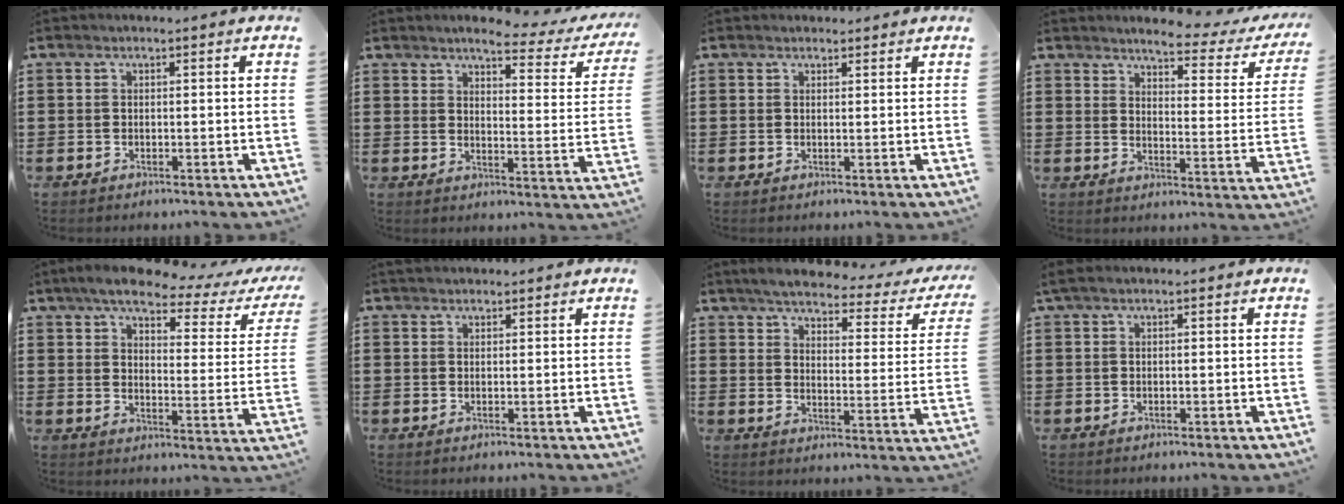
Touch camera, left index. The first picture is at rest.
{"total": 4.2, "force": [3.6, 0.2, 2.2], "torque": [-0.043, -0.025, 0.053]}
{"total": 1.0, "force": [0.9, 0.4, -0.1], "torque": [-0.002, 0.001, 0.019]}
{"total": 3.9, "force": [3.6, -0.2, 1.6], "torque": [-0.042, -0.025, 0.055]}
{"total": 6.5, "force": [5.1, 1.1, 3.8], "torque": [-0.091, -0.022, 0.082]}
{"total": 1.1, "force": [1.0, 0.5, 0.1], "torque": [-0.004, 0.003, 0.020]}
{"total": 3.9, "force": [3.6, 0.2, 1.6], "torque": [-0.055, -0.024, 0.055]}
{"total": 0.7, "force": [0.3, 0.2, 0.6], "torque": [-0.013, 0.001, 0.005]}